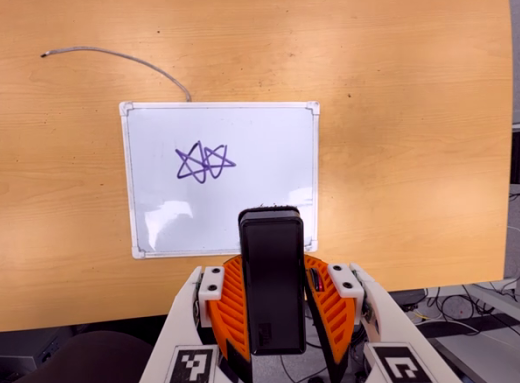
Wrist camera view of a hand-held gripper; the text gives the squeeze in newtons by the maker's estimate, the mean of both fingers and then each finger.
{"total": 6.2, "left": 5.4, "right": 7.0}